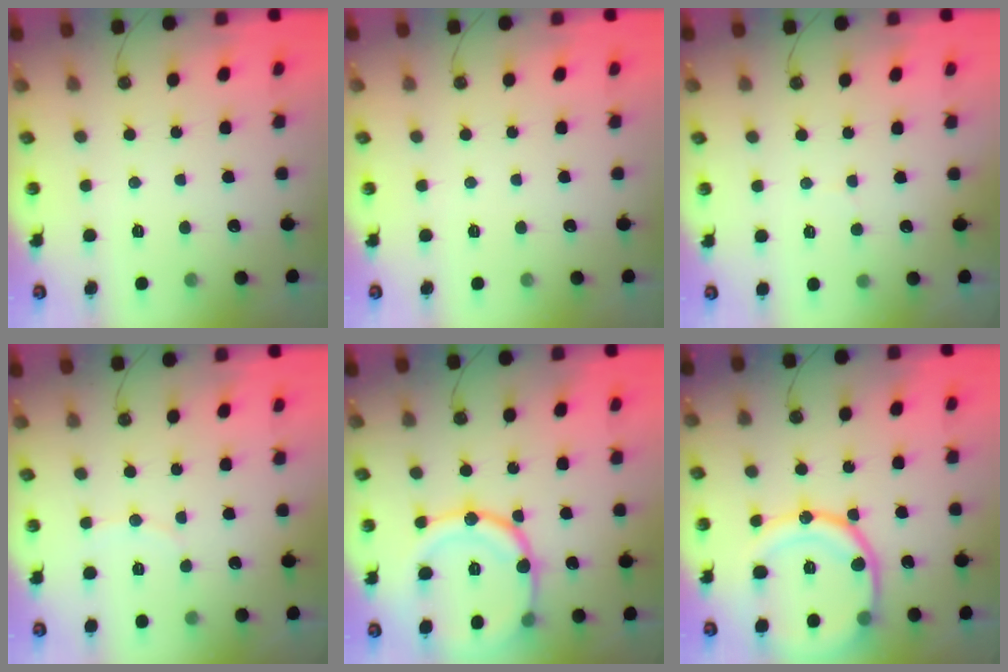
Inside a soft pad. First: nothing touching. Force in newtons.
{"total": 0.0}
{"total": 3.2, "press": 3.1, "slide": 0.7}
{"total": 6.0, "press": 5.9, "slide": 1.1}
{"total": 19.1, "press": 19.1, "slide": 1.6}
{"total": 18.7, "press": 18.6, "slide": 1.8}